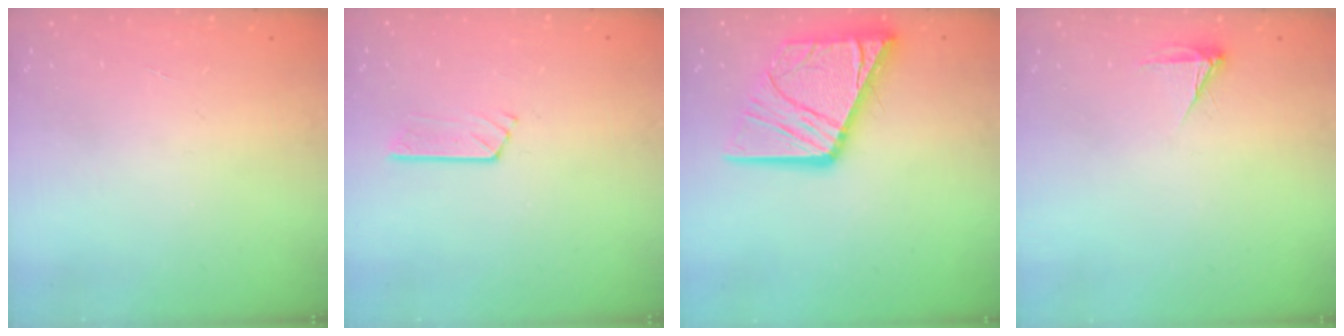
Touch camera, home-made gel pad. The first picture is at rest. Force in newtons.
{"total": 3.5, "press": 3.4, "slide": 0.3}
{"total": 19.4, "press": 19.3, "slide": 2.2}
{"total": 3.4, "press": 3.4, "slide": 0.5}